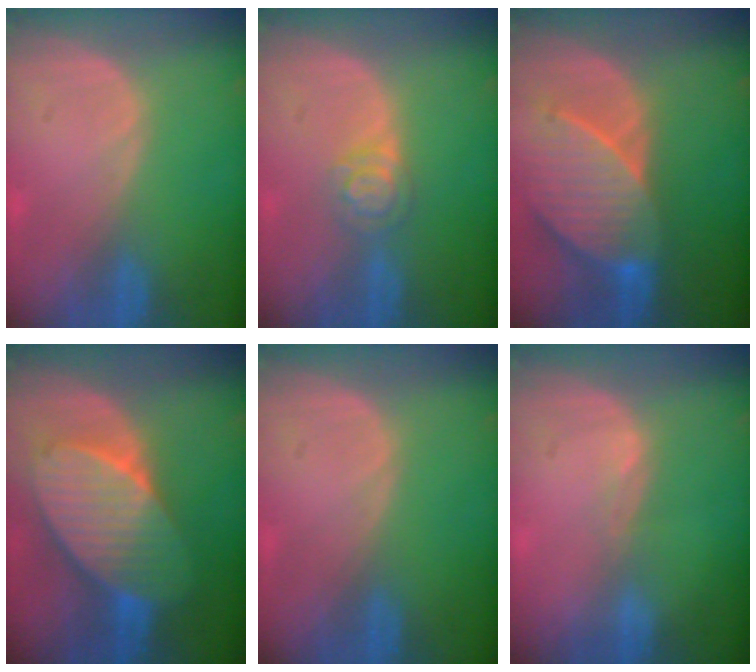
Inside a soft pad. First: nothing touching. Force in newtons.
{"total": 3.9, "press": 3.6, "slide": 1.5}
{"total": 9.5, "press": 8.6, "slide": 3.8}
{"total": 10.1, "press": 10.1, "slide": 0.6}
{"total": 0.0}
{"total": 1.0, "press": 0.7, "slide": 0.7}